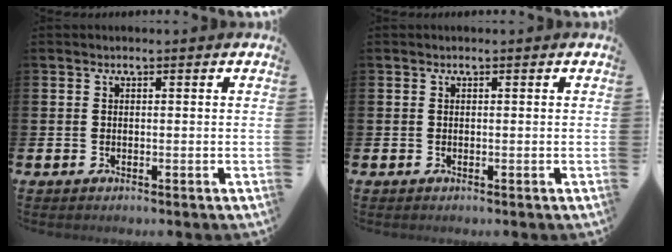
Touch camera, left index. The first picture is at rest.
{"total": 0.0}